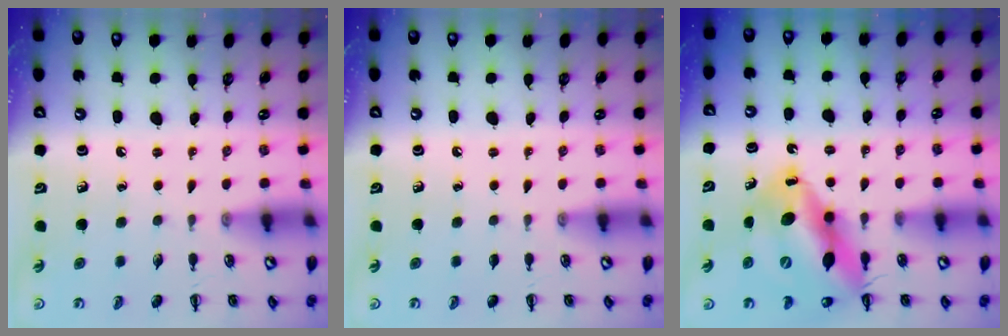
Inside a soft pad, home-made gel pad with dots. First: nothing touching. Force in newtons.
{"total": 0.0}
{"total": 17.0, "press": 16.2, "slide": 5.1}